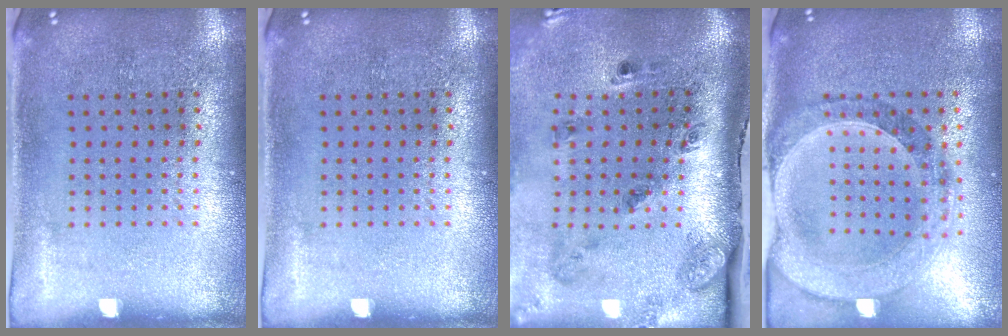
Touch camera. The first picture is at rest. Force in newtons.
{"total": 0.0}
{"total": 2.8, "press": 1.7, "slide": 2.2}
{"total": 1.4, "press": 1.4, "slide": 0.3}